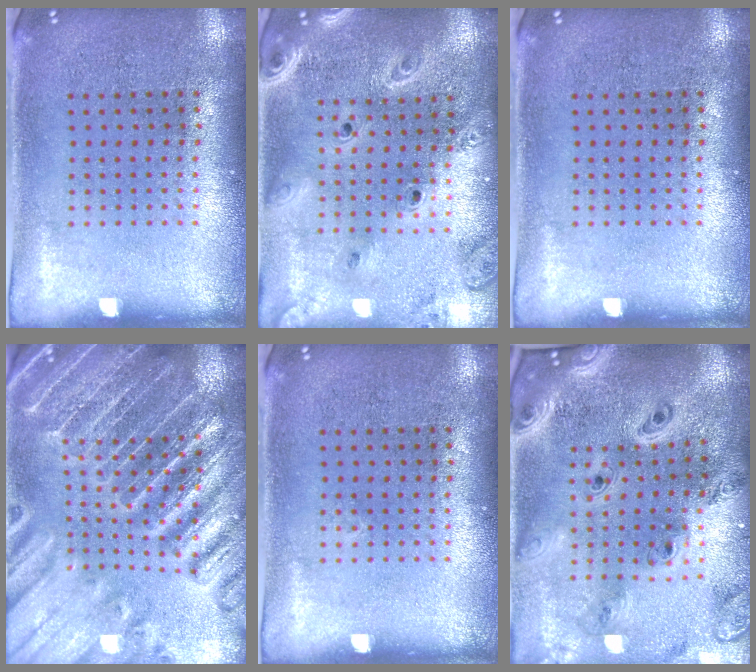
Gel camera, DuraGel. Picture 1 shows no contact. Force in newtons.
{"total": 2.5, "press": 2.2, "slide": 1.2}
{"total": 0.0}
{"total": 4.4, "press": 4.0, "slide": 1.6}
{"total": 0.0}
{"total": 3.4, "press": 2.7, "slide": 2.1}